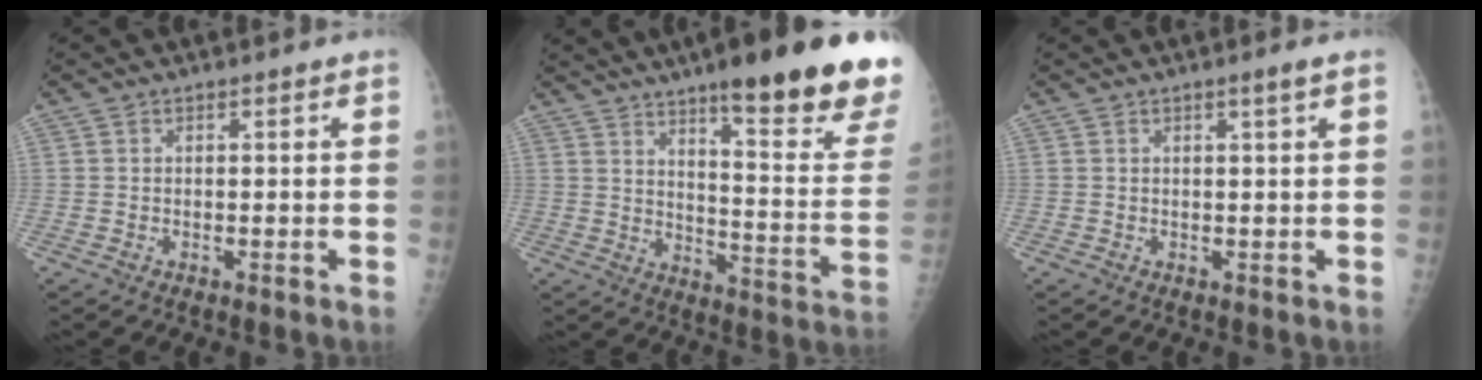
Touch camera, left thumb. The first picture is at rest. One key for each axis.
{"total": 25.2, "fx": 16.6, "fy": 4.0, "fz": 18.5, "tx": -0.225, "ty": -0.079, "tz": 0.231}
{"total": 1.5, "fx": 0.8, "fy": -0.4, "fz": 1.2, "tx": -0.023, "ty": -0.007, "tz": 0.015}